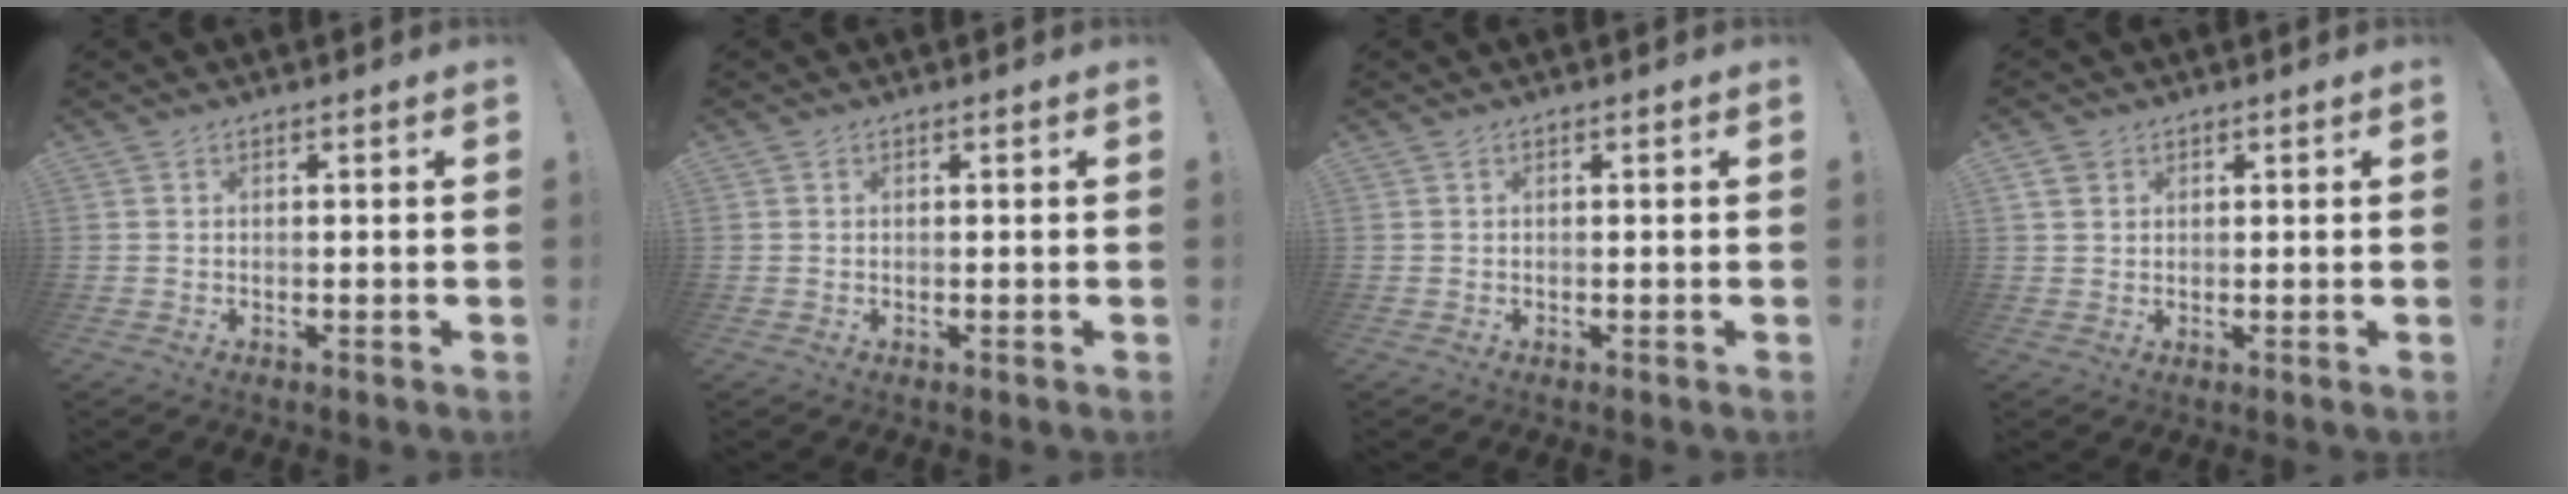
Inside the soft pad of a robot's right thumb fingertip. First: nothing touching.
{"total": 0.0}
{"total": 0.0}
{"total": 3.2, "force": [1.7, 2.4, 1.2], "torque": [-0.024, -0.002, 0.034]}